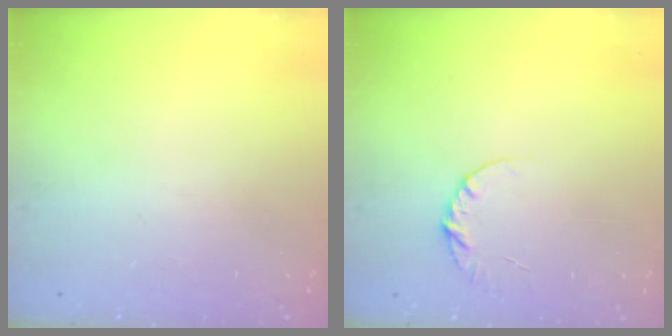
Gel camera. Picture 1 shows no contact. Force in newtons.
{"total": 4.6, "press": 4.5, "slide": 0.5}